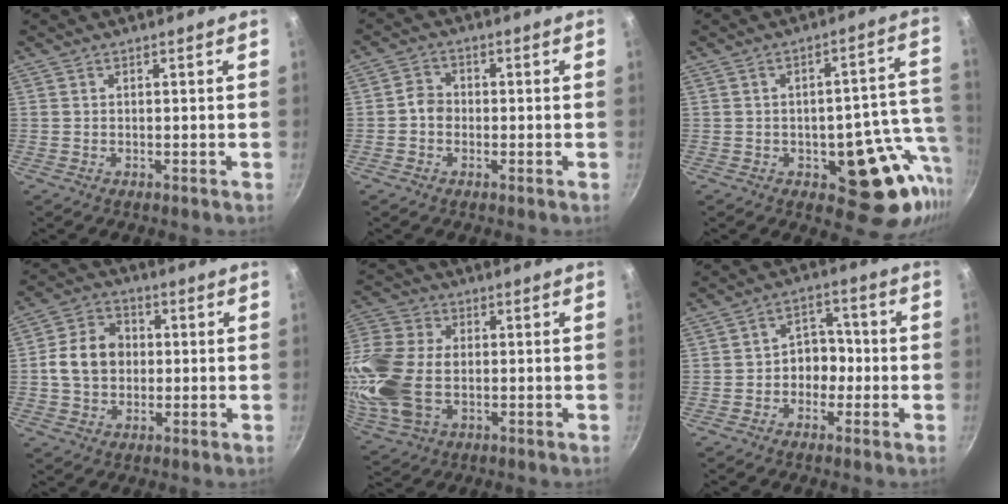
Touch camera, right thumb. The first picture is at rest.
{"total": 3.3, "force": [-0.8, 2.8, 1.5], "torque": [-0.009, 0.018, -0.021]}
{"total": 15.7, "force": [-3.7, 8.2, 12.8], "torque": [-0.095, 0.024, -0.041]}
{"total": 9.7, "force": [0.2, 7.8, 5.7], "torque": [-0.078, 0.018, -0.009]}
{"total": 19.6, "force": [-1.3, 13.2, 14.4], "torque": [-0.322, 0.017, -0.026]}
{"total": 6.4, "force": [-1.4, 5.1, 3.5], "torque": [0.002, 0.027, -0.031]}